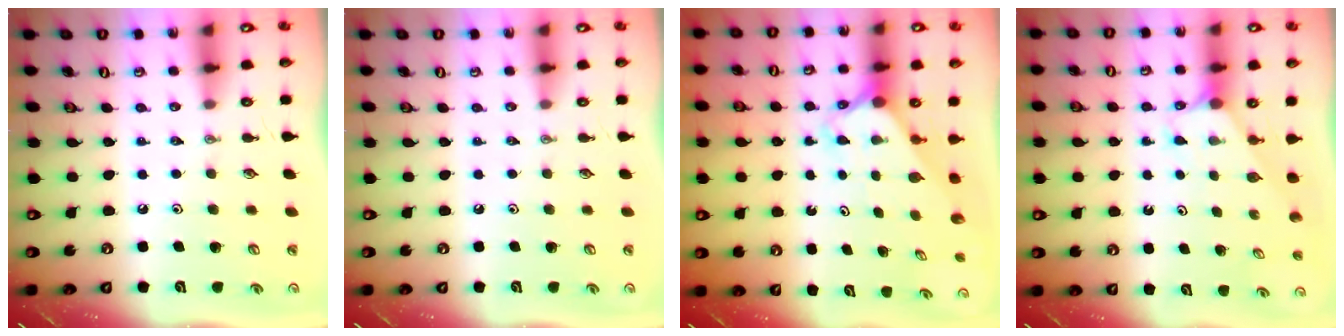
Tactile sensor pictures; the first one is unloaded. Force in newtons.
{"total": 0.0}
{"total": 2.3, "press": 2.3, "slide": 0.2}
{"total": 2.3, "press": 2.3, "slide": 0.2}